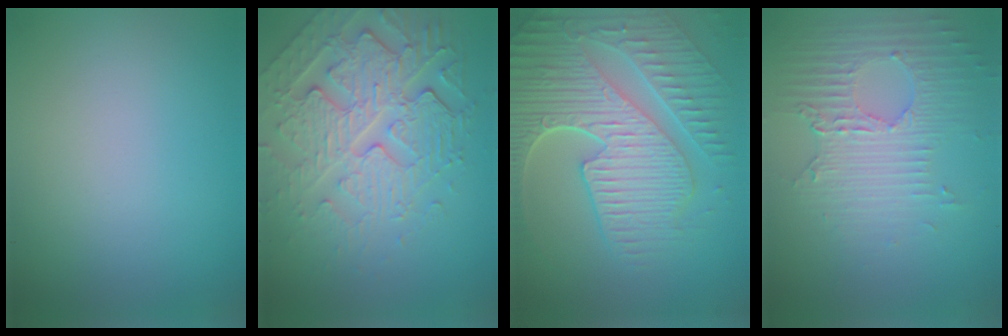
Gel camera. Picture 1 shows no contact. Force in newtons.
{"total": 6.9, "press": 5.1, "slide": 4.7}
{"total": 9.4, "press": 6.4, "slide": 6.9}
{"total": 4.5, "press": 3.1, "slide": 3.2}